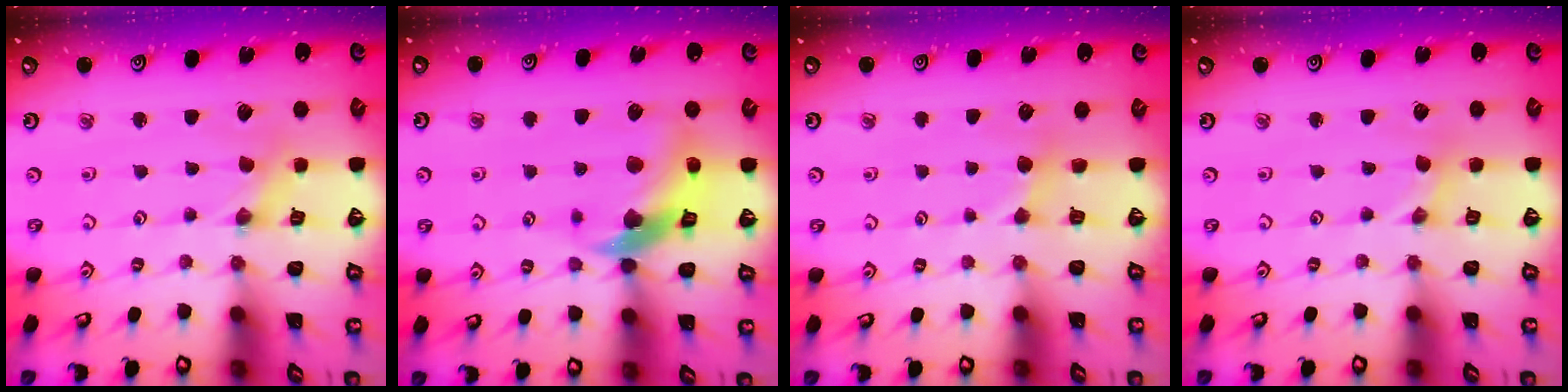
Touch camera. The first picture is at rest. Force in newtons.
{"total": 12.9, "press": 12.8, "slide": 1.8}
{"total": 2.5, "press": 2.4, "slide": 0.2}
{"total": 0.8, "press": 0.8, "slide": 0.2}